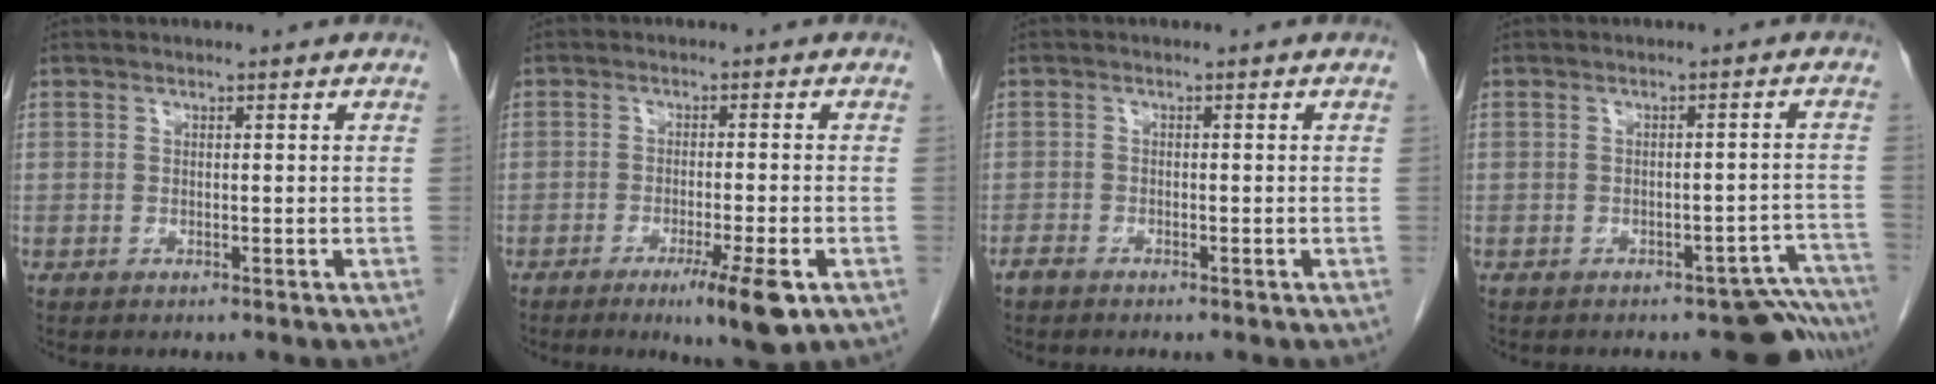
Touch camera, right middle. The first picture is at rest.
{"total": 7.1, "force": [-3.7, 0.0, 6.0], "torque": [-0.093, -0.018, -0.054]}
{"total": 1.7, "force": [-1.5, 0.3, 0.5], "torque": [-0.010, -0.002, -0.026]}
{"total": 7.6, "force": [-7.4, 1.7, 0.8], "torque": [0.025, 0.028, -0.081]}